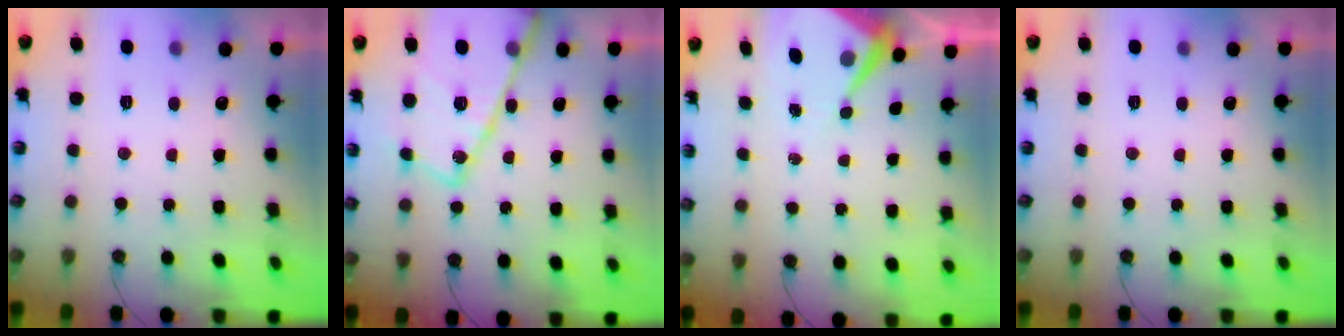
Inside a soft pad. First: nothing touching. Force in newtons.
{"total": 22.4, "press": 22.3, "slide": 2.1}
{"total": 5.6, "press": 5.6, "slide": 0.5}
{"total": 0.0}